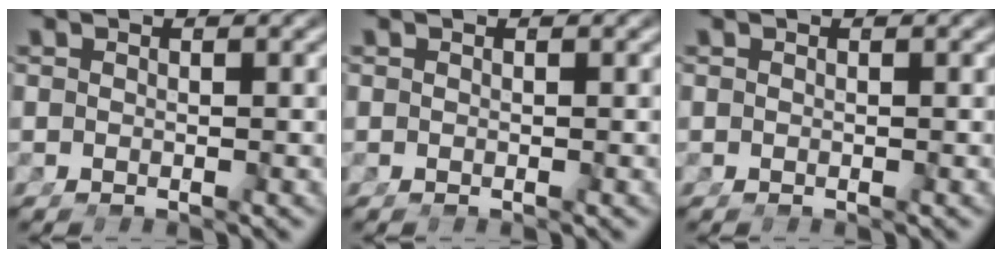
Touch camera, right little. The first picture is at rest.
{"total": 0.0}
{"total": 0.0}